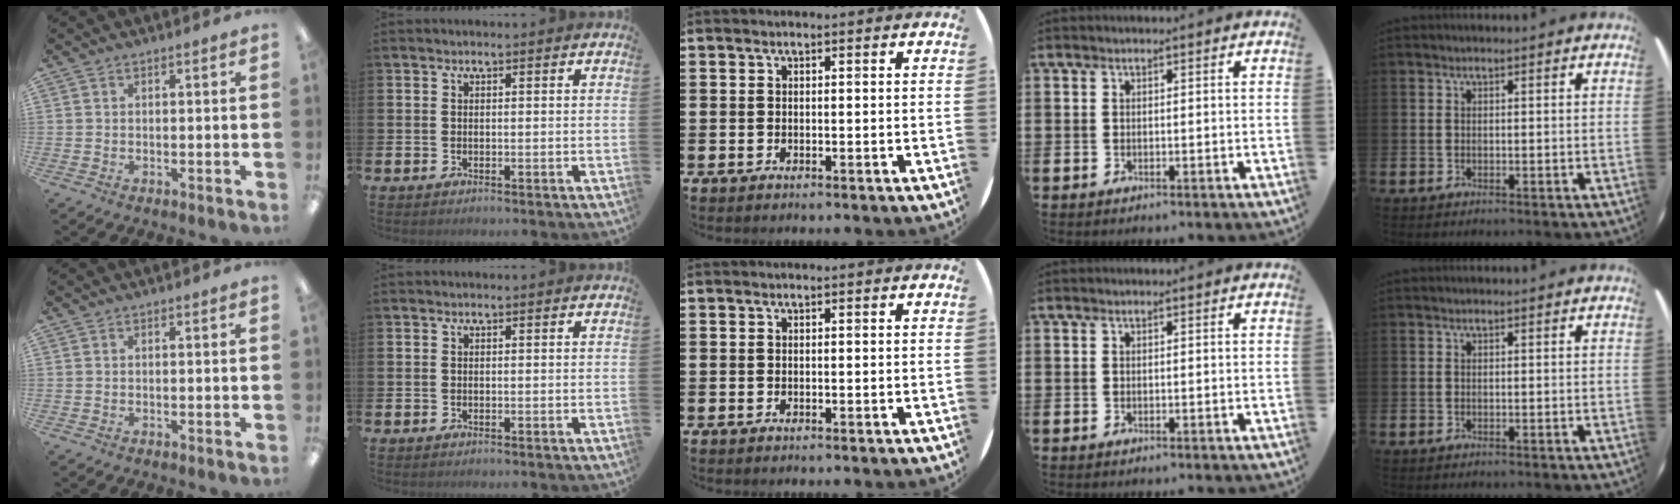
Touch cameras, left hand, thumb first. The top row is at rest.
{}